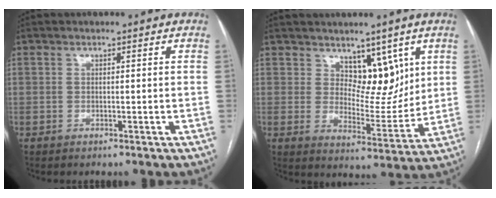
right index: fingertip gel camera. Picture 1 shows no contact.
{"total": 7.9, "force": [4.5, 4.2, 4.9], "torque": [-0.062, -0.006, 0.081]}